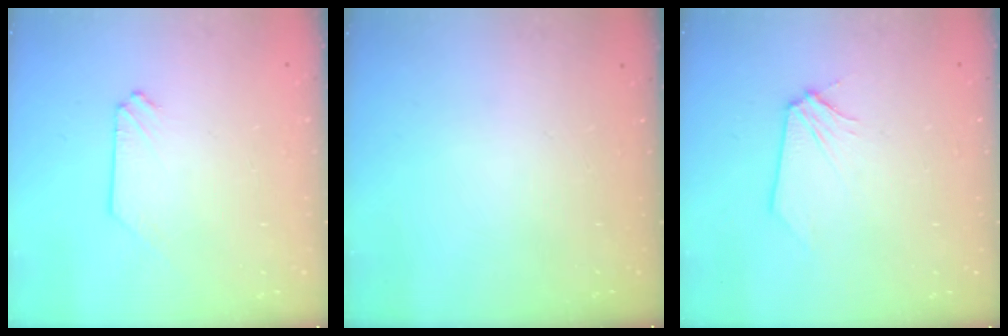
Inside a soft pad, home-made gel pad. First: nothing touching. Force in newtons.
{"total": 0.0}
{"total": 0.6, "press": 0.6, "slide": 0.1}